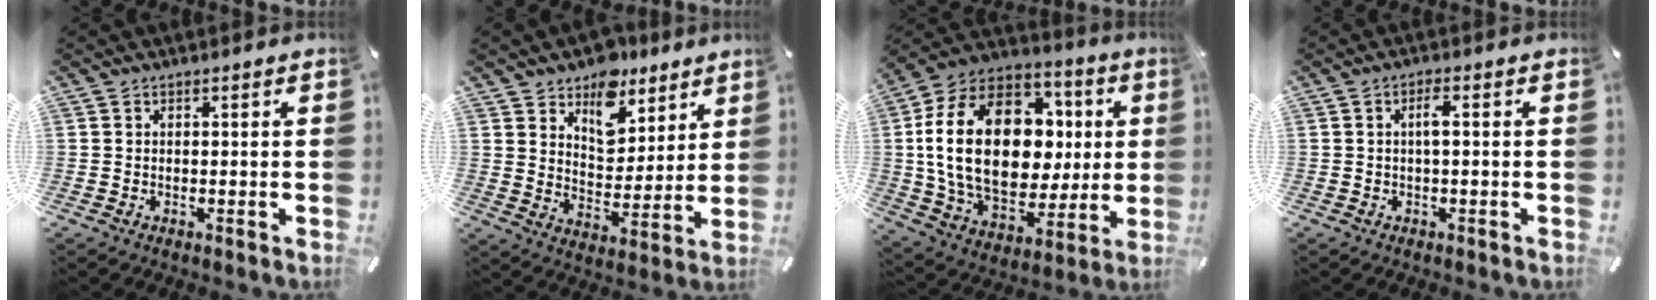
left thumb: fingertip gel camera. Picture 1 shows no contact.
{"total": 11.1, "force": [7.8, 7.3, 2.8], "torque": [-0.037, -0.067, 0.143]}
{"total": 26.0, "force": [2.4, 17.6, 18.9], "torque": [-0.380, -0.005, 0.051]}
{"total": 2.9, "force": [0.0, 0.5, 2.9], "torque": [-0.056, 0.004, -0.002]}